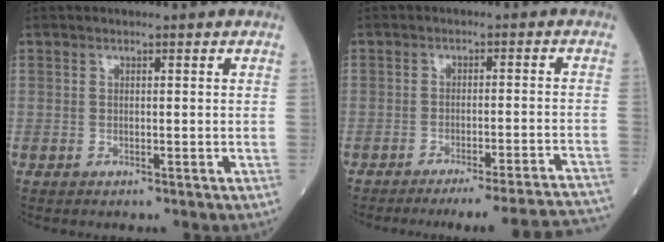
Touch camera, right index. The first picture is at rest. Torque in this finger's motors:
{"motor_torque": [0.92, -1.22, 0.19, 0.09]}